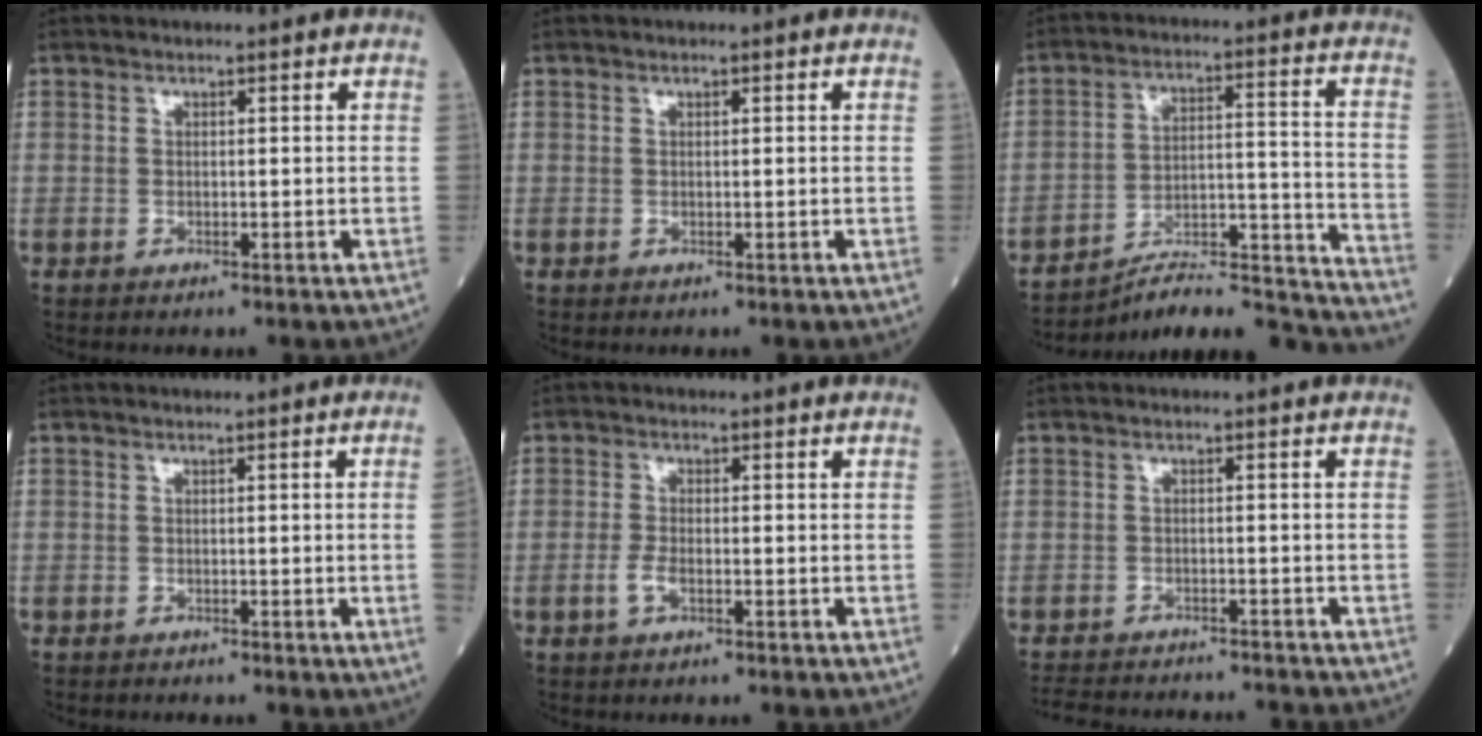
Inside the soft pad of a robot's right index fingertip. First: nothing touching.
{"total": 0.0}
{"total": 20.9, "force": [-20.1, -0.2, 5.8], "torque": [-0.047, 0.028, -0.290]}
{"total": 1.6, "force": [-0.7, -0.6, 1.3], "torque": [-0.018, -0.001, -0.015]}
{"total": 2.4, "force": [-0.9, 0.9, 2.0], "torque": [-0.045, 0.000, -0.019]}
{"total": 12.1, "force": [-11.3, 2.6, 3.4], "torque": [-0.067, 0.001, -0.151]}